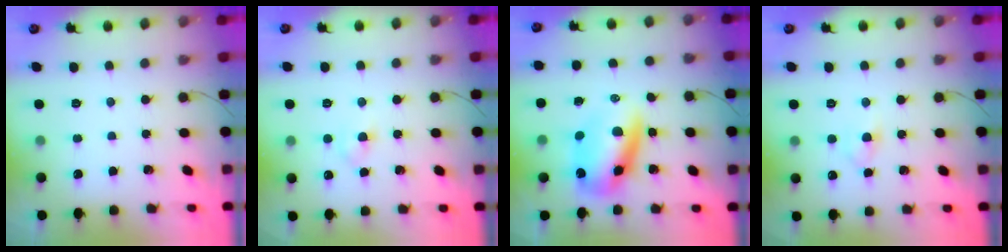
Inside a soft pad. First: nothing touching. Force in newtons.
{"total": 2.8, "press": 2.6, "slide": 1.0}
{"total": 10.6, "press": 10.3, "slide": 2.6}
{"total": 3.9, "press": 3.6, "slide": 1.5}